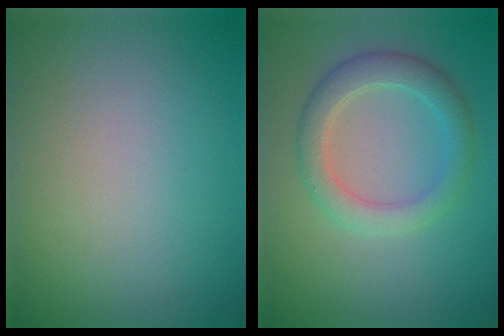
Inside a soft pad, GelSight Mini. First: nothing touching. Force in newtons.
{"total": 3.4, "press": 3.4, "slide": 0.1}